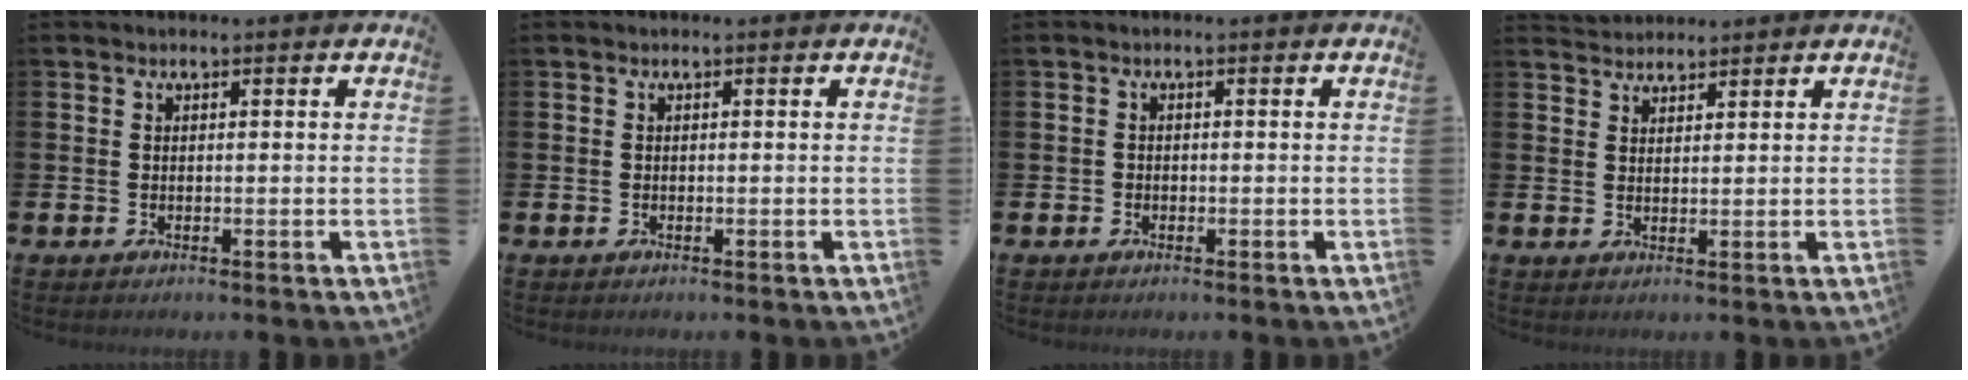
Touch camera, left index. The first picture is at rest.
{"total": 0.0}
{"total": 0.9, "force": [-0.4, 0.7, 0.1], "torque": [-0.003, 0.005, -0.011]}
{"total": 2.6, "force": [2.5, 0.6, -0.3], "torque": [0.007, -0.009, 0.046]}